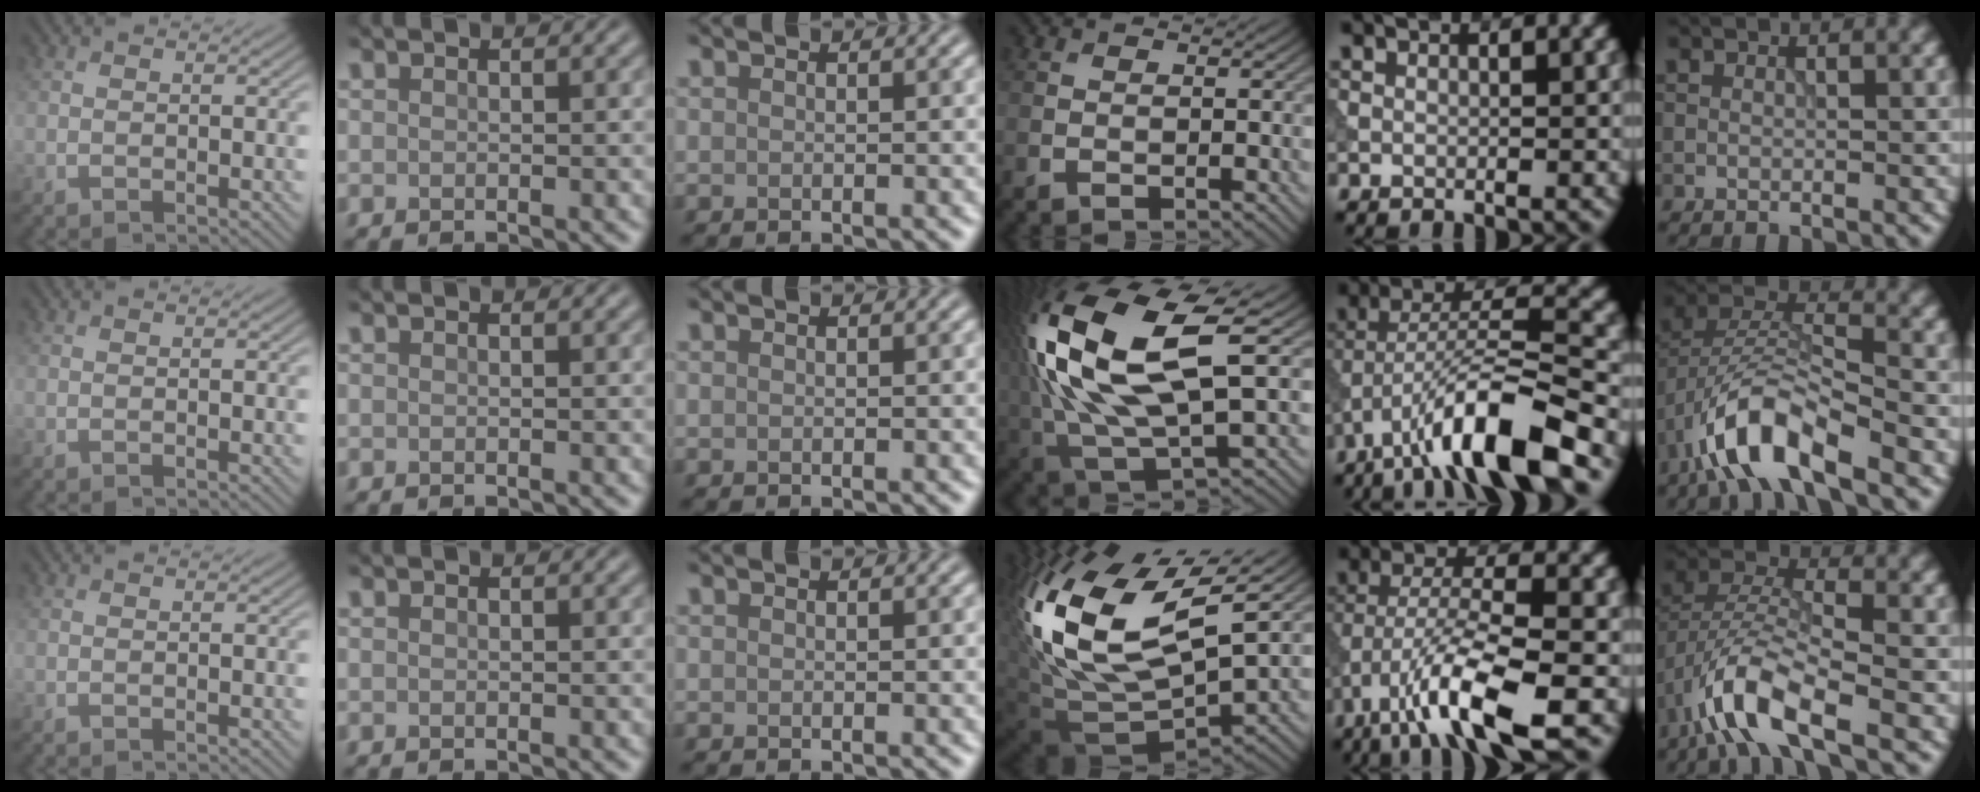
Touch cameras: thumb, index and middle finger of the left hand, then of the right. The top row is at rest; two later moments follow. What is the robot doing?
{"motion": "dispense", "object": "syringe"}